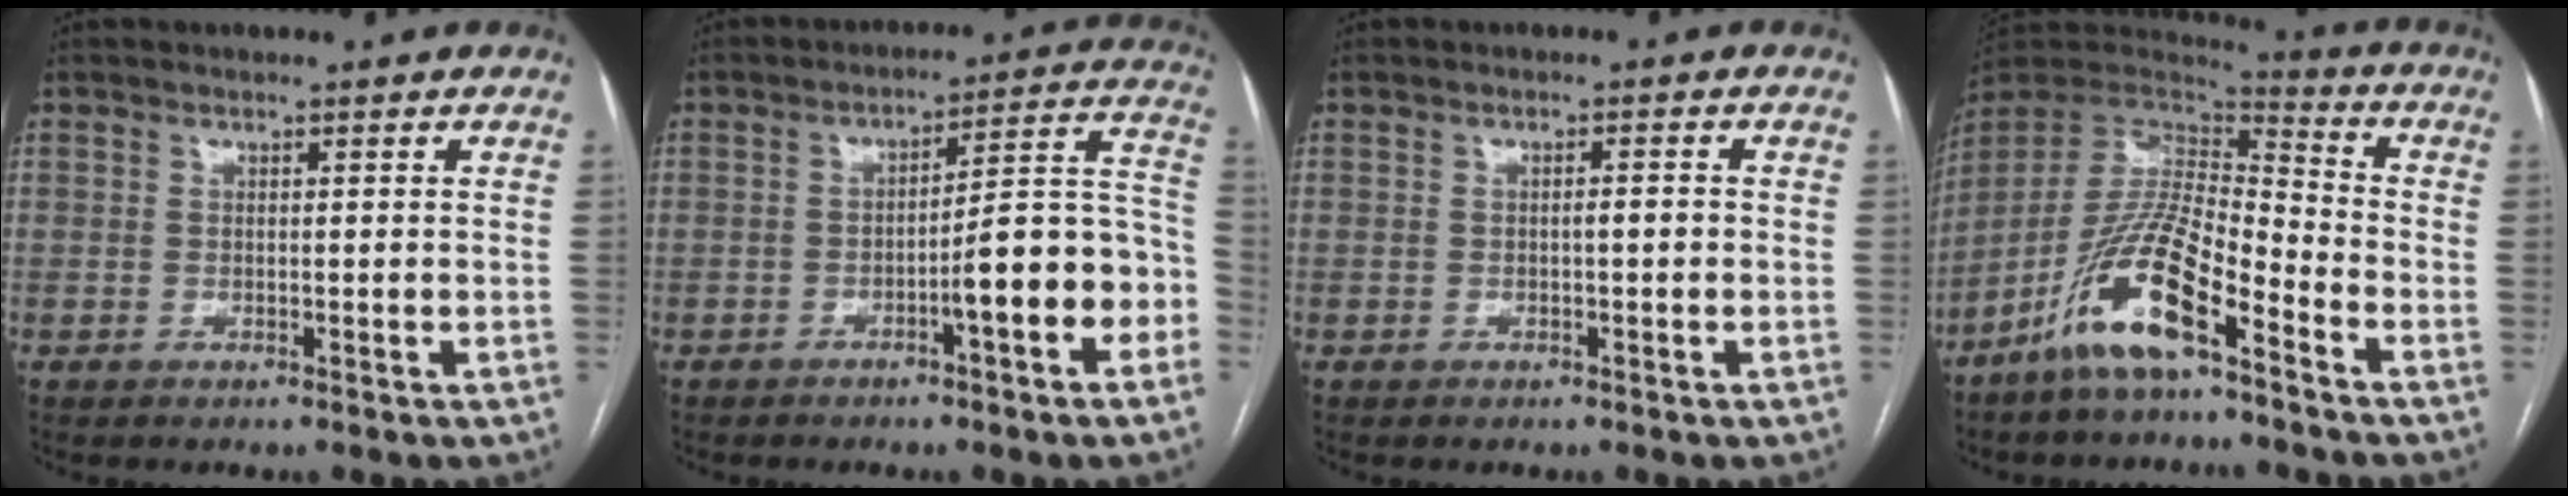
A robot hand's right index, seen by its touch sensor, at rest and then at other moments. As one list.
[{"total": 11.6, "force": [-4.3, 1.3, 10.7], "torque": [-0.124, 0.034, -0.059]}, {"total": 1.4, "force": [-0.3, 0.2, 1.3], "torque": [-0.019, 0.003, -0.004]}, {"total": 14.3, "force": [-8.7, 2.7, 11.1], "torque": [-0.223, -0.003, -0.166]}]